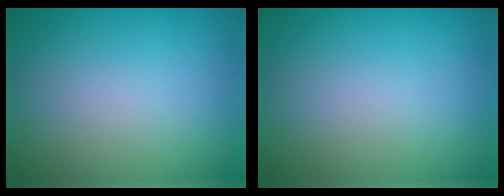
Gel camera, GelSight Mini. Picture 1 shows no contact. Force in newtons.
{"total": 0.0}